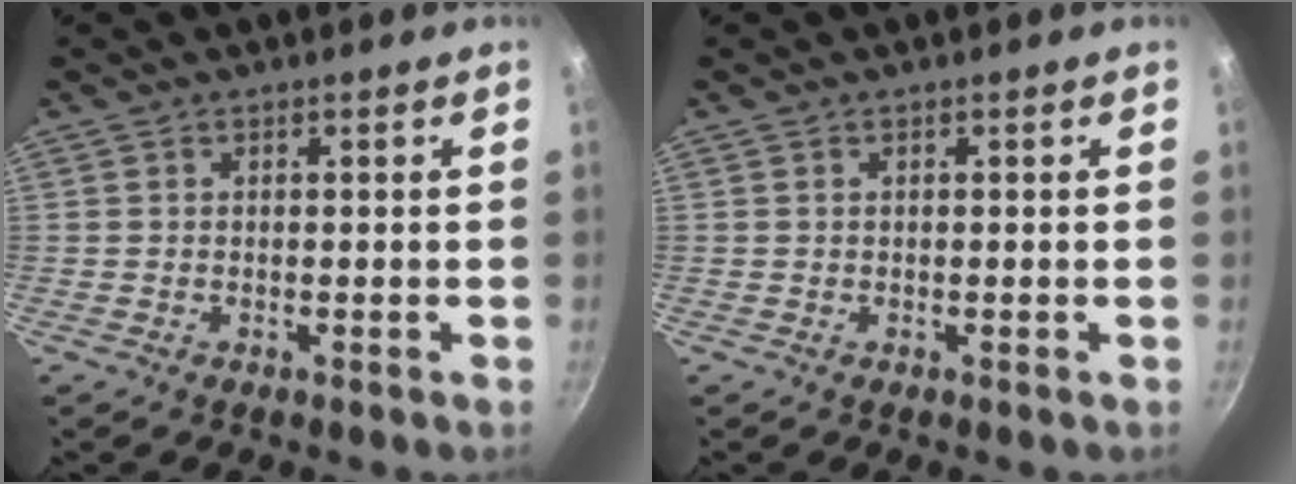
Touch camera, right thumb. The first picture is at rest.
{"total": 0.0}